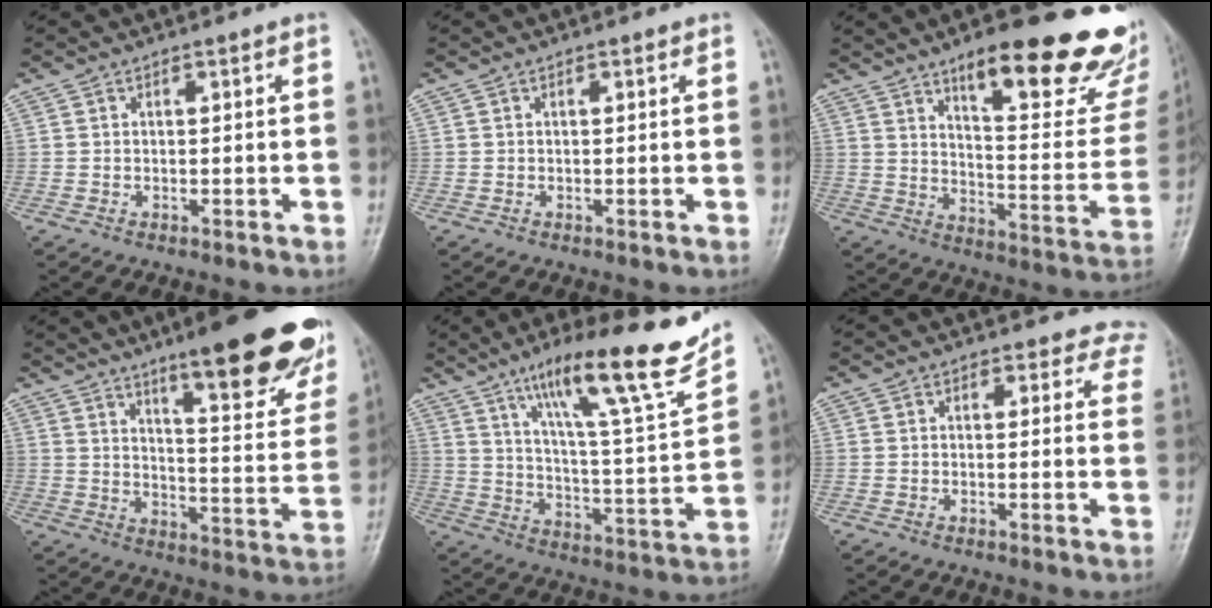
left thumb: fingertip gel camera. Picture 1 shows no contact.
{"total": 0.0}
{"total": 26.4, "force": [16.8, 7.7, 18.9], "torque": [-0.208, -0.089, 0.233]}
{"total": 23.0, "force": [15.0, 5.0, 16.6], "torque": [-0.186, -0.073, 0.208]}
{"total": 21.1, "force": [14.5, 2.5, 15.2], "torque": [-0.209, -0.068, 0.232]}
{"total": 5.7, "force": [4.9, 3.0, 0.0], "torque": [0.053, -0.016, 0.022]}